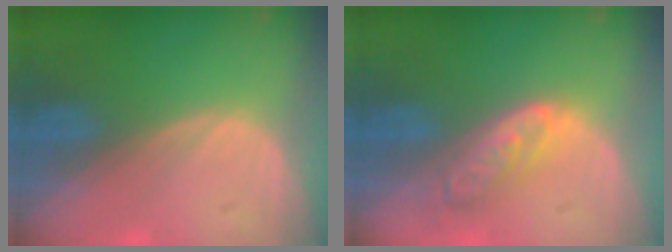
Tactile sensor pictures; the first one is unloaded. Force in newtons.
{"total": 6.3, "press": 5.6, "slide": 2.9}